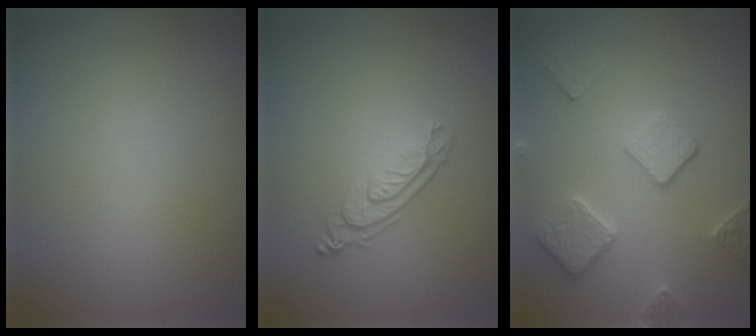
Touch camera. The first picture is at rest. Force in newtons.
{"total": 2.9, "press": 2.0, "slide": 2.0}
{"total": 4.9, "press": 3.8, "slide": 3.1}